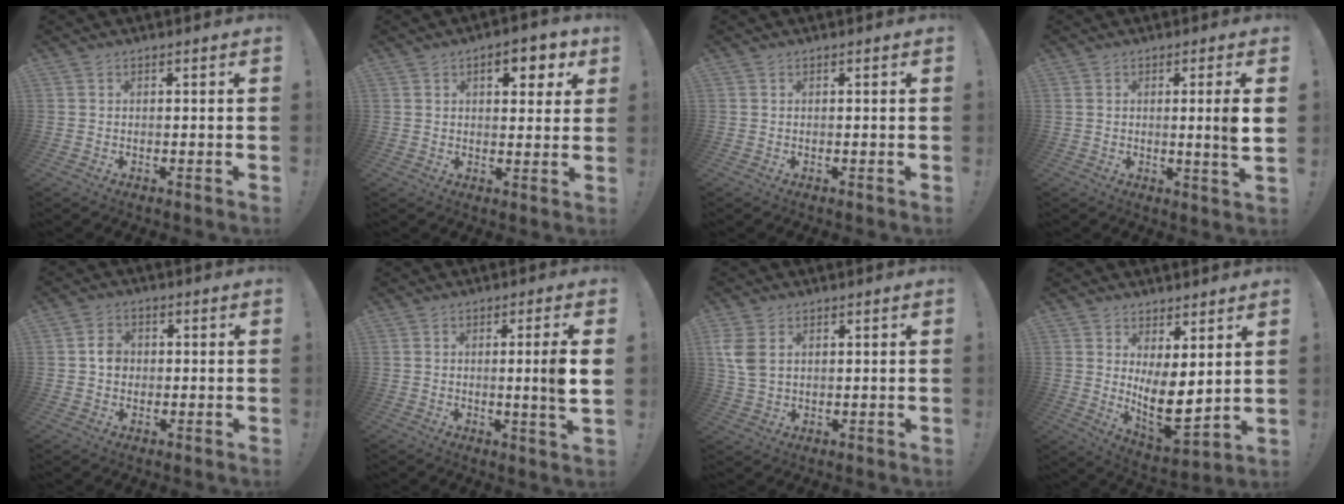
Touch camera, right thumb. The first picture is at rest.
{"total": 7.8, "force": [3.7, 3.7, 5.9], "torque": [-0.066, -0.009, 0.056]}
{"total": 0.0}
{"total": 5.3, "force": [0.4, -0.8, 5.2], "torque": [-0.082, -0.009, 0.001]}
{"total": 4.4, "force": [-0.1, 3.8, 2.3], "torque": [-0.021, 0.002, -0.006]}
{"total": 6.5, "force": [0.2, -0.8, 6.5], "torque": [-0.102, -0.008, -0.002]}
{"total": 6.6, "force": [2.4, 4.3, 4.4], "torque": [-0.095, -0.009, 0.045]}
{"total": 11.3, "force": [1.8, 5.0, 9.9], "torque": [-0.157, -0.043, 0.041]}